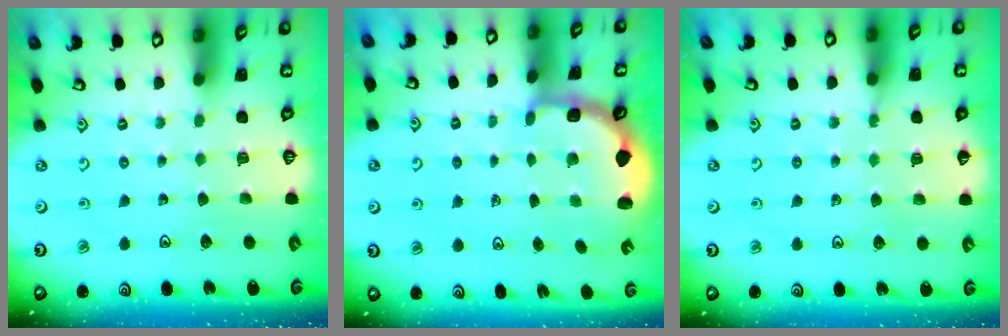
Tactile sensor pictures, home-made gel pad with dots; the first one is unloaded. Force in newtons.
{"total": 2.5, "press": 2.2, "slide": 1.2}
{"total": 6.5, "press": 6.4, "slide": 1.3}